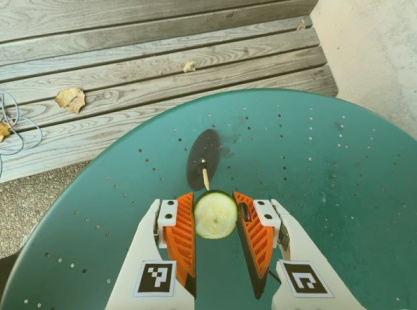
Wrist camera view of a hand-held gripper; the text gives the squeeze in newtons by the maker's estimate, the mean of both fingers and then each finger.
{"total": 13.1, "left": 13.3, "right": 12.8}